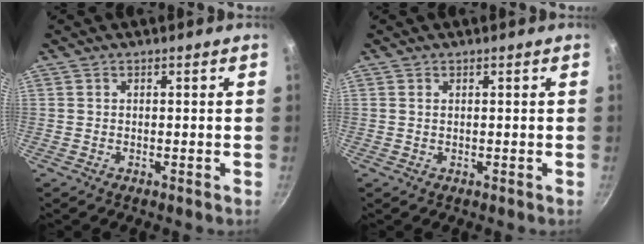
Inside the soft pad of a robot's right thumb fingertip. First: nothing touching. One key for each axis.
{"total": 0.5, "fx": 0.2, "fy": 0.2, "fz": 0.4, "tx": -0.008, "ty": 0.000, "tz": 0.004}